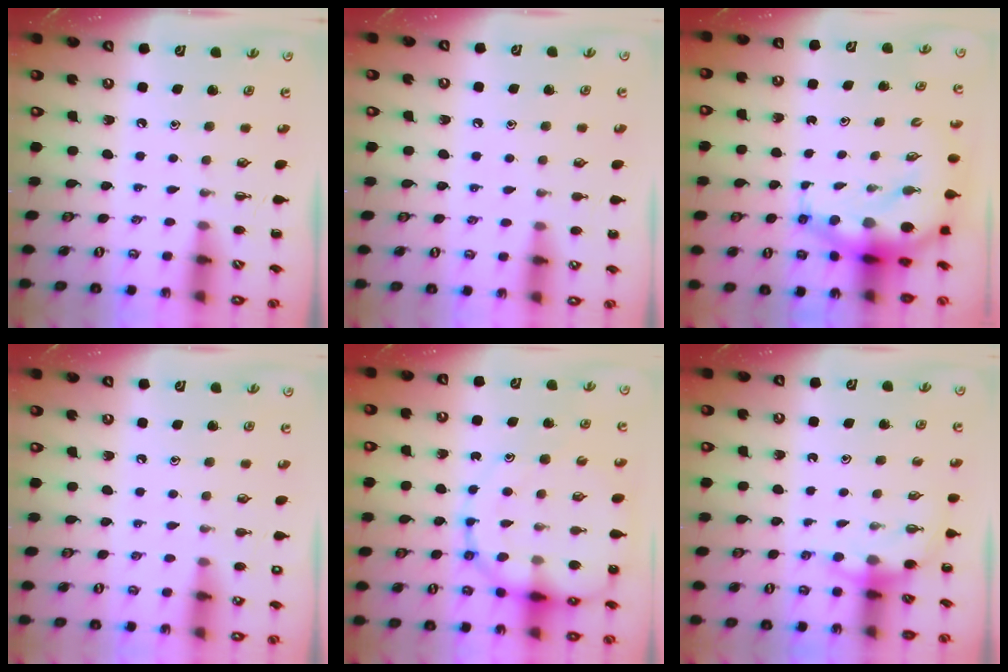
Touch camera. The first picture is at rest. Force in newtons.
{"total": 6.2, "press": 5.9, "slide": 2.0}
{"total": 9.9, "press": 9.5, "slide": 2.7}
{"total": 1.4, "press": 1.4, "slide": 0.1}
{"total": 15.7, "press": 15.4, "slide": 3.3}
{"total": 4.7, "press": 4.7, "slide": 0.4}